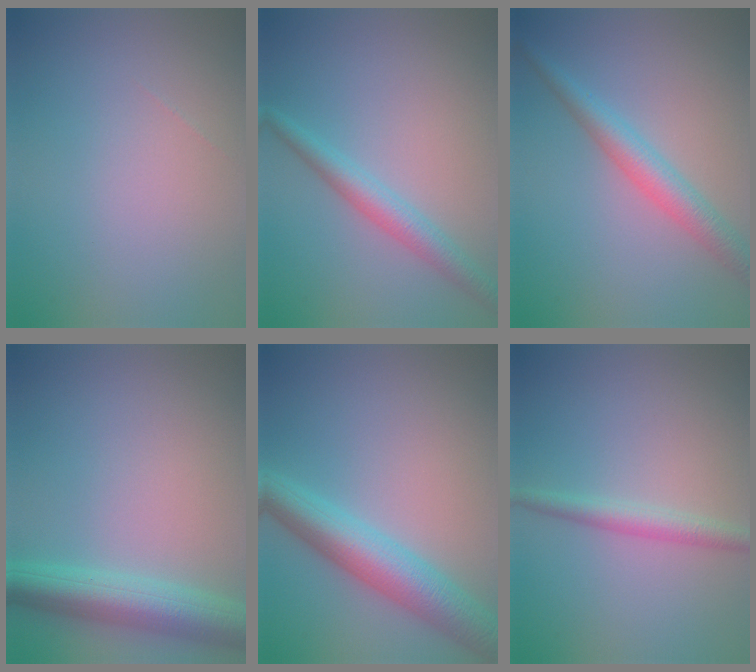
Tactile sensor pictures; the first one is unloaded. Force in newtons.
{"total": 3.0, "press": 3.0, "slide": 0.1}
{"total": 3.6, "press": 3.6, "slide": 0.0}
{"total": 5.9, "press": 5.9, "slide": 0.2}
{"total": 6.2, "press": 6.2, "slide": 0.2}
{"total": 2.2, "press": 2.2, "slide": 0.1}